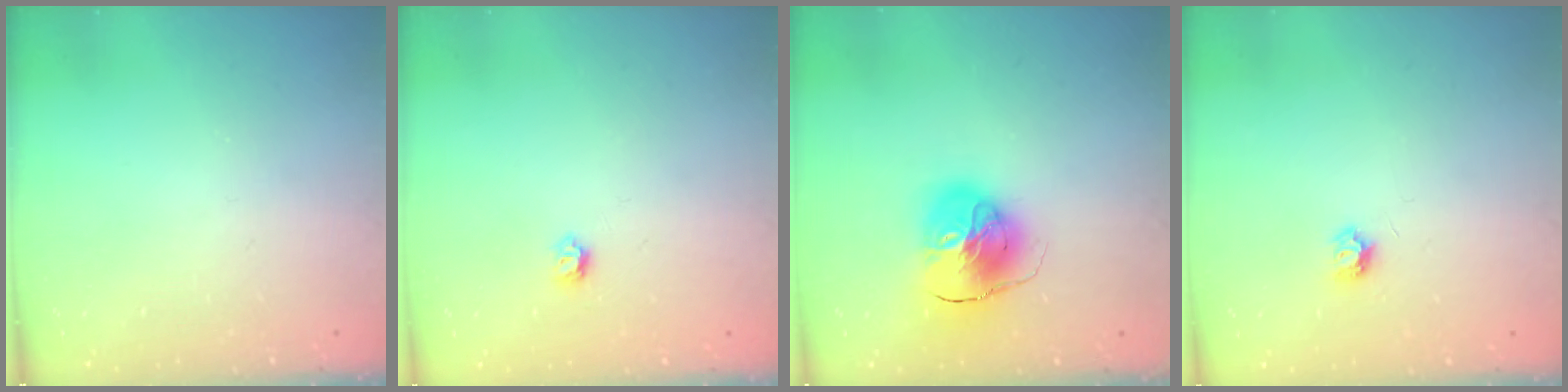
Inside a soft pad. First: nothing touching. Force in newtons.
{"total": 4.0, "press": 3.9, "slide": 0.6}
{"total": 12.3, "press": 12.2, "slide": 1.6}
{"total": 5.3, "press": 5.2, "slide": 0.4}